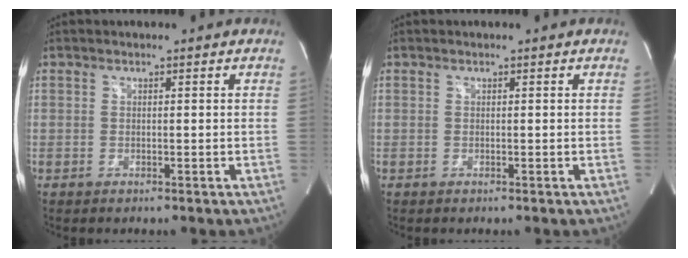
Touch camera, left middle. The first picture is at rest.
{"total": 0.0}